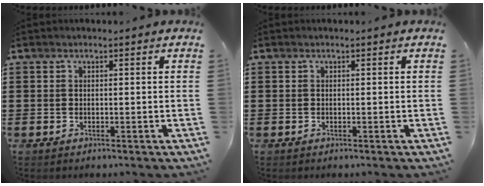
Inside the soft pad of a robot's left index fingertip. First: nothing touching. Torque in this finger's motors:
{"motor_torque": [0.03, -0.01, -0.01, 0.01]}